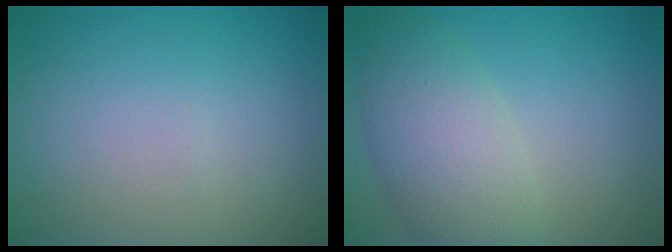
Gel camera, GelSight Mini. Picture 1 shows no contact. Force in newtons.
{"total": 5.7, "press": 5.7, "slide": 0.3}